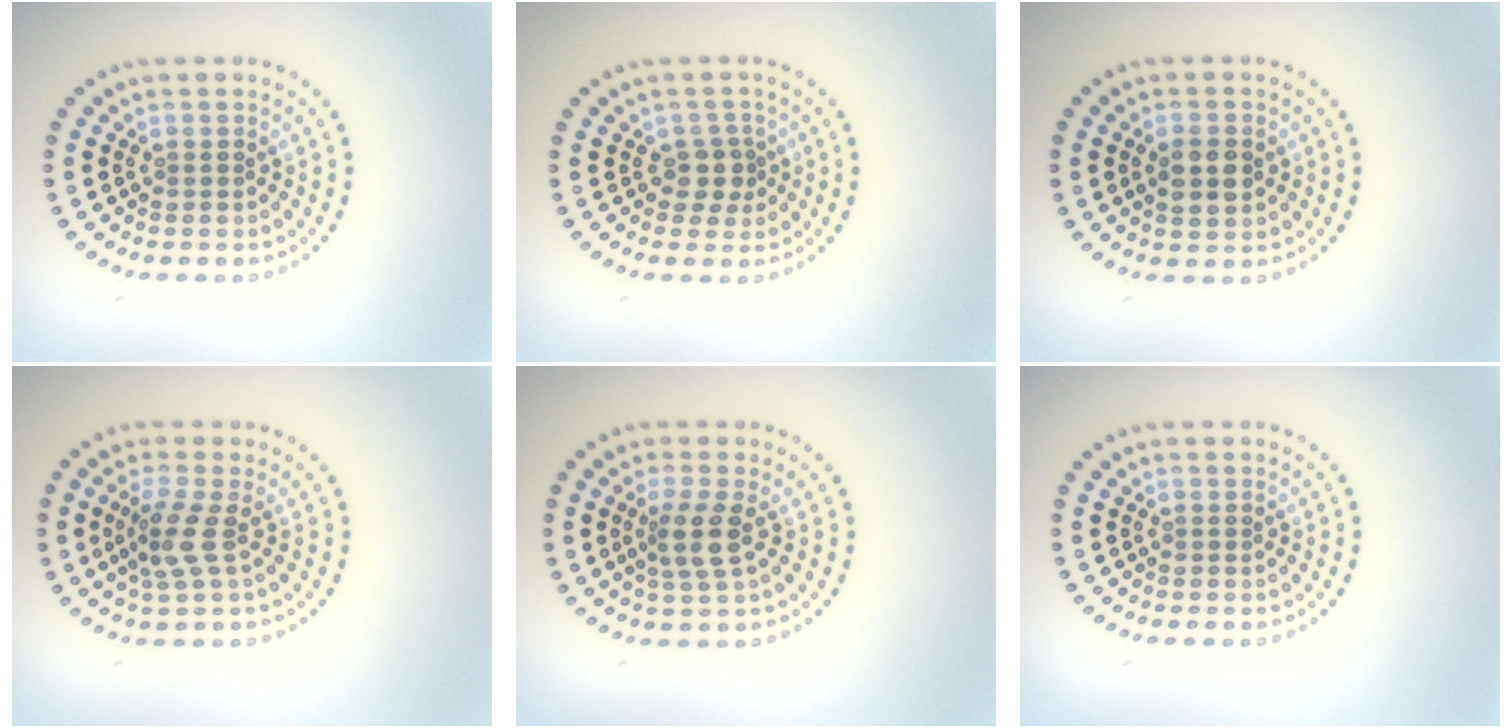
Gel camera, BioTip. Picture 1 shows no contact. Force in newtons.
{"total": 1.9, "press": 1.6, "slide": 1.1}
{"total": 2.4, "press": 2.4, "slide": 0.1}
{"total": 2.7, "press": 2.0, "slide": 1.7}
{"total": 2.7, "press": 2.2, "slide": 1.5}
{"total": 0.0}